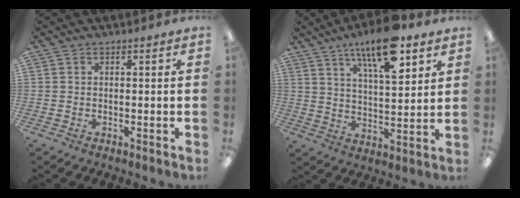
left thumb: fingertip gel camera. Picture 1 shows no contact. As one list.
[{"total": 15.0, "force": [9.6, 5.0, 10.4], "torque": [-0.162, -0.045, 0.158]}]